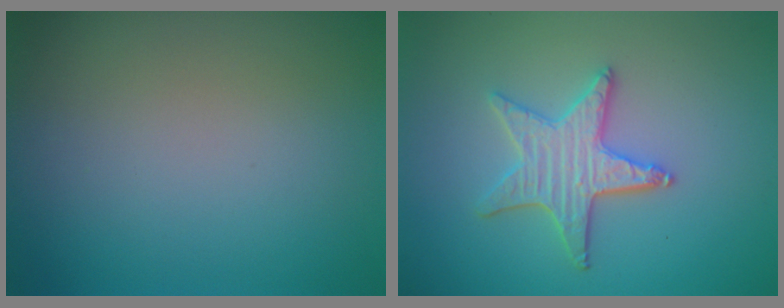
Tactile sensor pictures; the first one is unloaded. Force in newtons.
{"total": 3.8, "press": 3.5, "slide": 1.6}